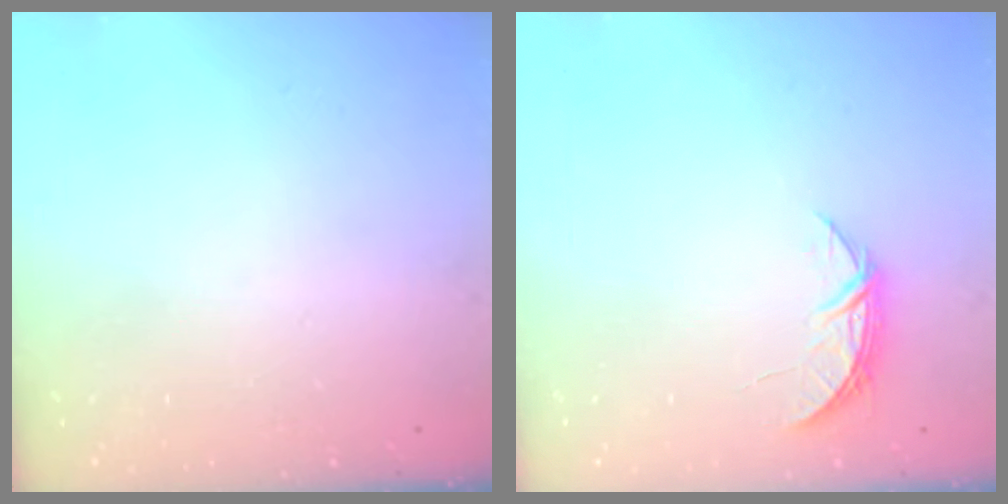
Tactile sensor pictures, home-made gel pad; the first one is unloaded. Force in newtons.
{"total": 5.1, "press": 5.1, "slide": 0.6}